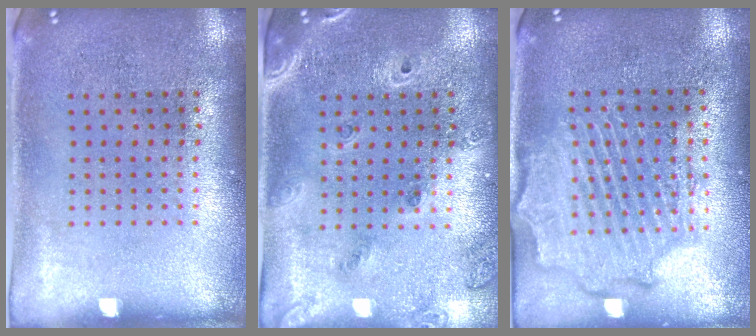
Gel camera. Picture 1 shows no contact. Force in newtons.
{"total": 1.5, "press": 1.5, "slide": 0.4}
{"total": 2.3, "press": 2.2, "slide": 0.6}